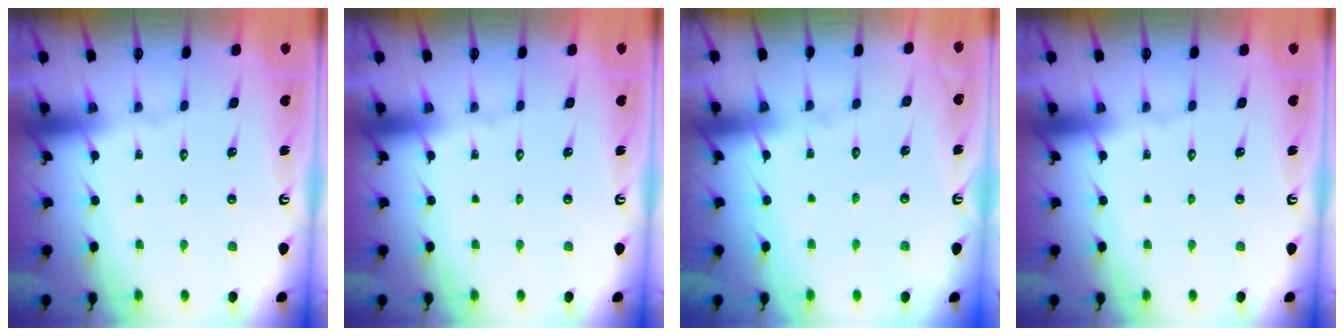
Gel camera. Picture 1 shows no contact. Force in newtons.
{"total": 0.0}
{"total": 2.3, "press": 2.3, "slide": 0.2}
{"total": 0.0}